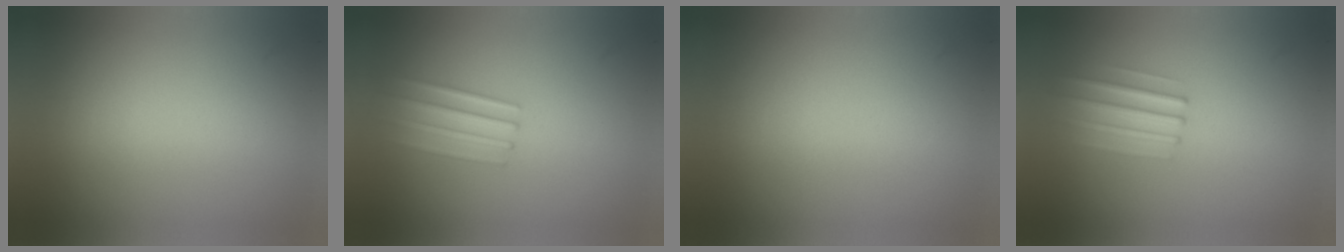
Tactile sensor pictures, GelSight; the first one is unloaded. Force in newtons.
{"total": 2.1}
{"total": 1.0}
{"total": 2.2}